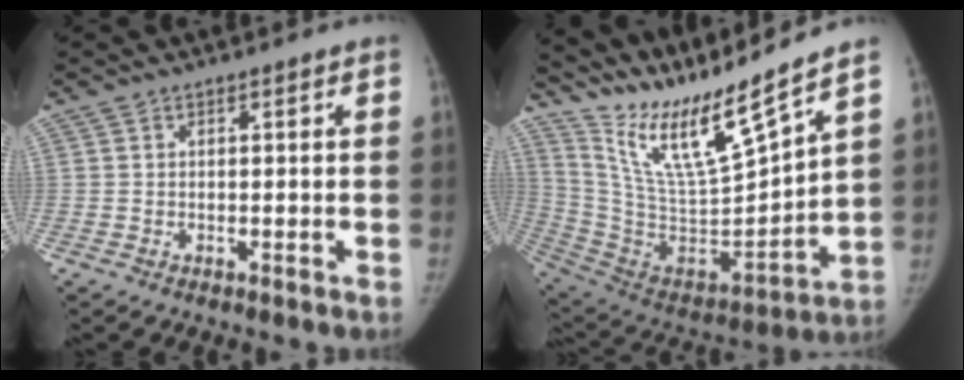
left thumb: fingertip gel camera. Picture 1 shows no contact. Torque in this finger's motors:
{"motor_torque": [1.72, 0.06, 0.94, -1.83, 0.21]}